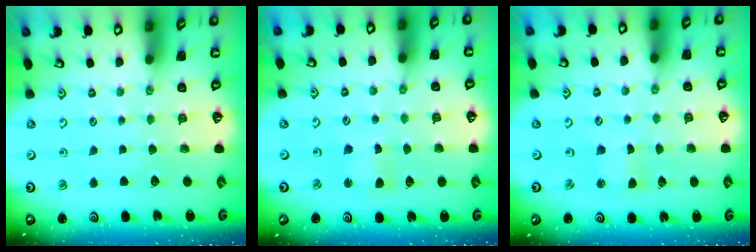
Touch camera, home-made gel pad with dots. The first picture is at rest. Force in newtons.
{"total": 2.2, "press": 2.1, "slide": 0.5}
{"total": 0.7, "press": 0.7, "slide": 0.2}